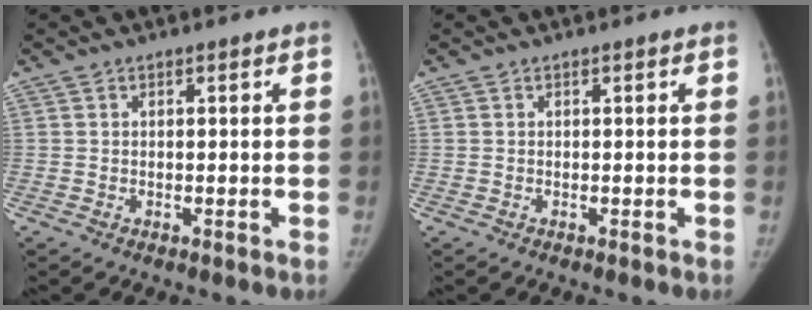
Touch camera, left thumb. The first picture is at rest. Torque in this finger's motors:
{"motor_torque": [0.00, 0.00, 0.20, -0.09, 0.00]}